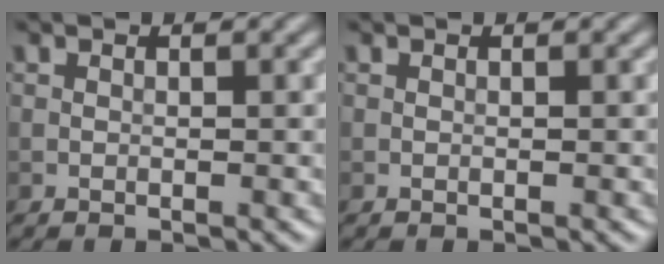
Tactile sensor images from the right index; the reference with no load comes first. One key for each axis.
{"total": 0.0}